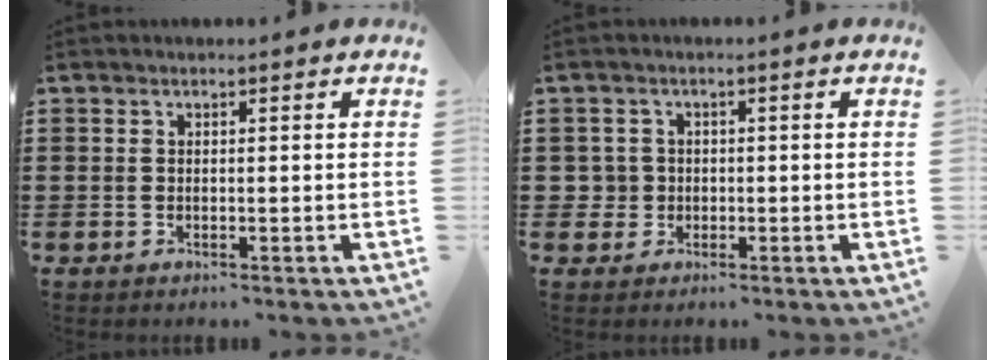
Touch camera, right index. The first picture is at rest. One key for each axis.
{"total": 2.6, "fx": -0.3, "fy": 2.6, "fz": 0.5, "tx": -0.029, "ty": 0.004, "tz": -0.012}